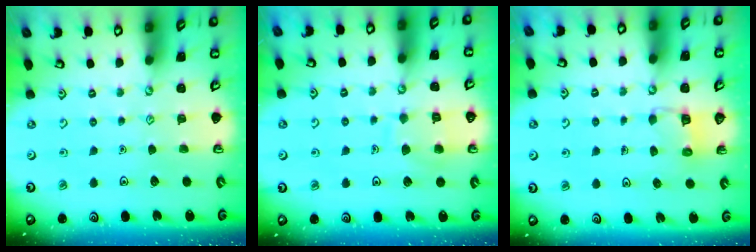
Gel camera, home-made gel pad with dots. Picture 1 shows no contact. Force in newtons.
{"total": 8.0, "press": 8.0, "slide": 0.8}
{"total": 4.0, "press": 3.9, "slide": 0.2}